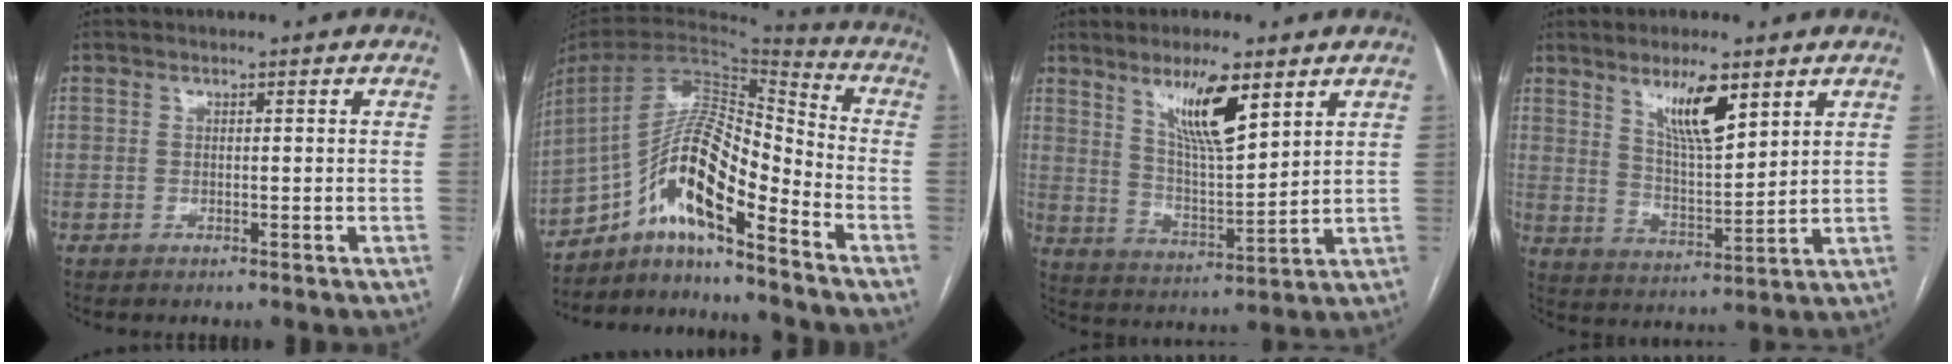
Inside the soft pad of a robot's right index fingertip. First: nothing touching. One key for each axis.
{"total": 14.9, "fx": -9.3, "fy": 2.6, "fz": 11.4, "tx": -0.210, "ty": 0.022, "tz": -0.161}
{"total": 10.4, "fx": 6.1, "fy": 1.7, "fz": 8.3, "tx": -0.151, "ty": -0.009, "tz": 0.114}
{"total": 8.9, "fx": 5.4, "fy": 1.7, "fz": 6.9, "tx": -0.129, "ty": -0.008, "tz": 0.101}